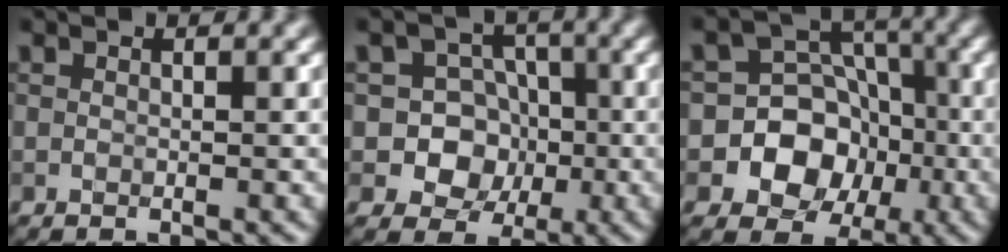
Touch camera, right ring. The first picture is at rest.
{"total": 7.2, "force": [-0.6, 6.7, 2.4], "torque": [-0.037, 0.034, -0.042]}
{"total": 9.0, "force": [-2.3, 8.2, 2.9], "torque": [-0.048, 0.030, -0.072]}